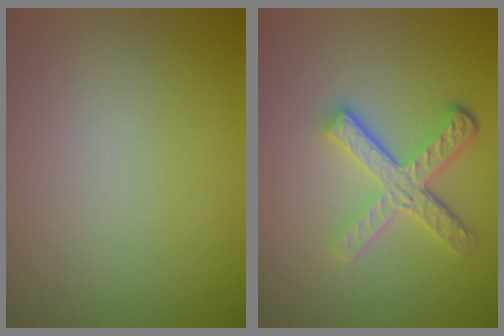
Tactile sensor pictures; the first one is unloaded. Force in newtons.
{"total": 4.9, "press": 3.6, "slide": 3.3}